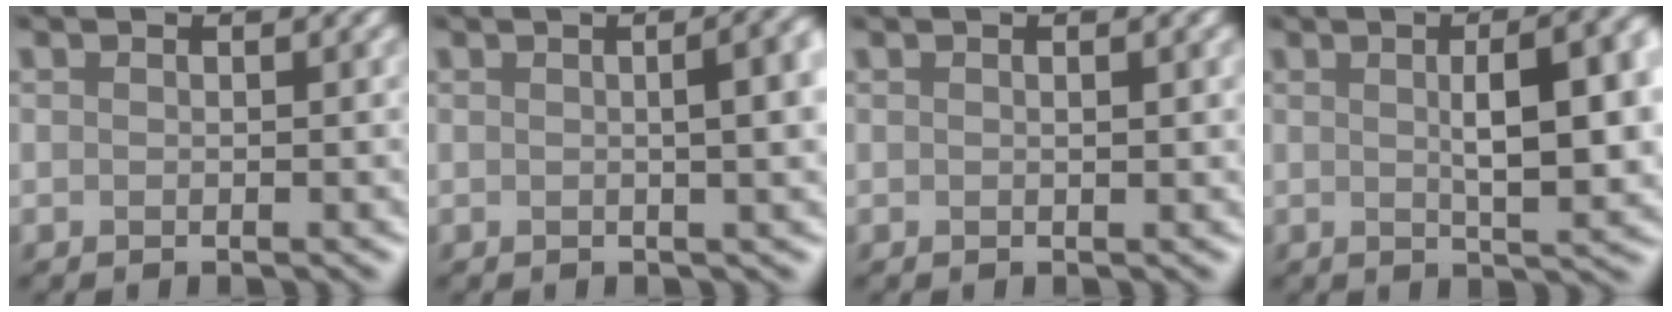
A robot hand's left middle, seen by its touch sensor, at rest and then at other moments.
{"total": 4.5, "force": [0.3, 1.4, 4.3], "torque": [-0.021, 0.018, -0.001]}
{"total": 0.5, "force": [0.2, -0.4, 0.2], "torque": [0.000, -0.003, 0.001]}
{"total": 7.3, "force": [0.6, 1.4, 7.2], "torque": [-0.091, 0.007, 0.013]}